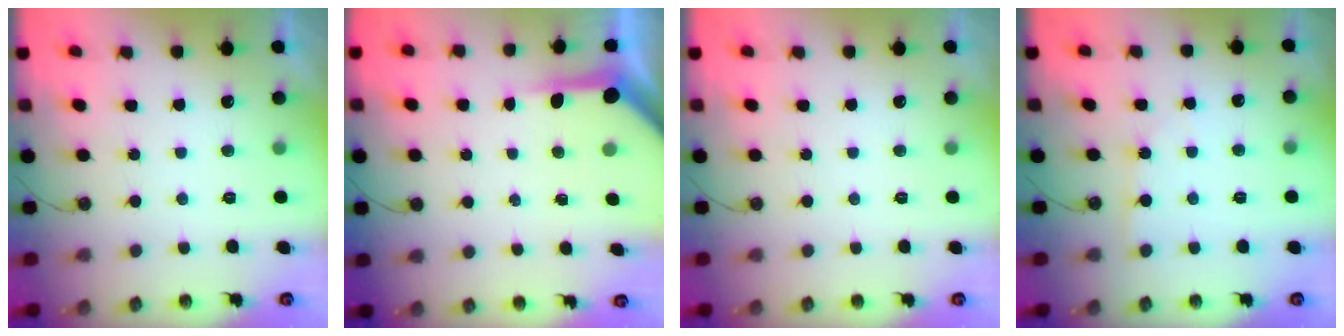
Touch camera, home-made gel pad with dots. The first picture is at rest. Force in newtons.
{"total": 5.2, "press": 5.2, "slide": 0.2}
{"total": 0.0}
{"total": 2.4, "press": 2.3, "slide": 0.4}